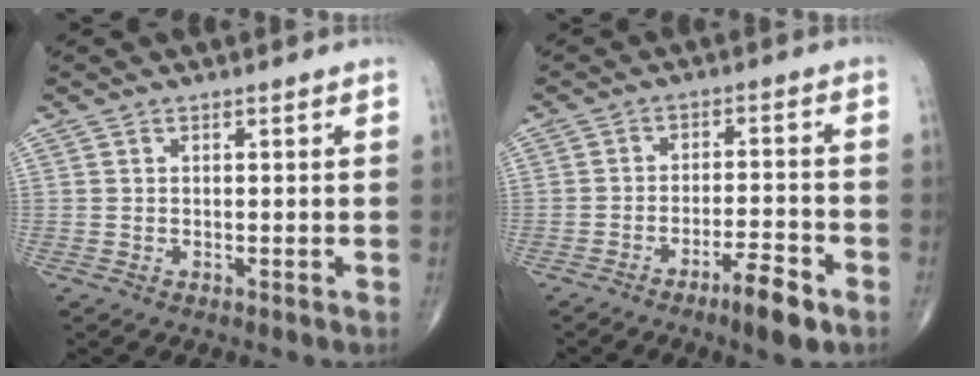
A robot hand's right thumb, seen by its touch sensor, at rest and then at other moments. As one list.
[{"total": 7.2, "force": [-4.5, 1.4, 5.4], "torque": [-0.087, 0.023, -0.071]}]